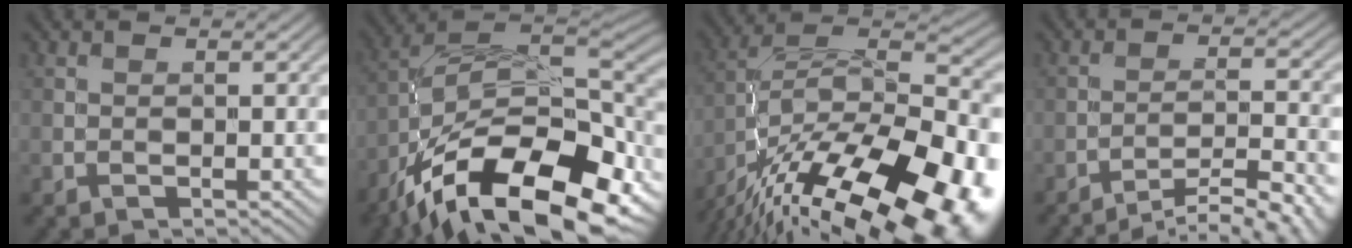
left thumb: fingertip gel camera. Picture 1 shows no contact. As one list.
[{"total": 18.4, "force": [-10.0, 8.5, 13.0], "torque": [-0.252, -0.023, -0.158]}, {"total": 20.6, "force": [-14.0, 7.6, 13.1], "torque": [-0.185, -0.015, -0.207]}, {"total": 10.9, "force": [-9.2, 1.9, 5.6], "torque": [-0.085, 0.003, -0.124]}]